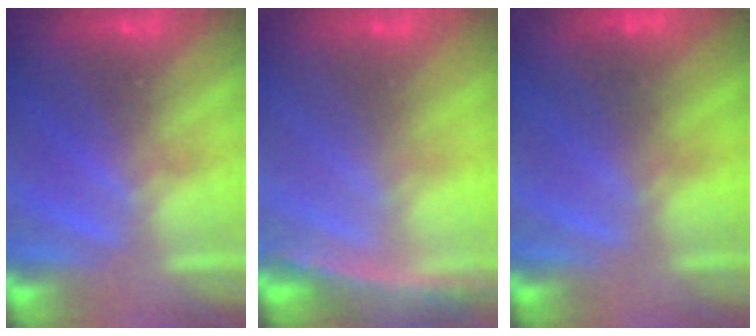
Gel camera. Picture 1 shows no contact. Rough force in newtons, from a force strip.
{"total": 9.6}
{"total": 2.4}